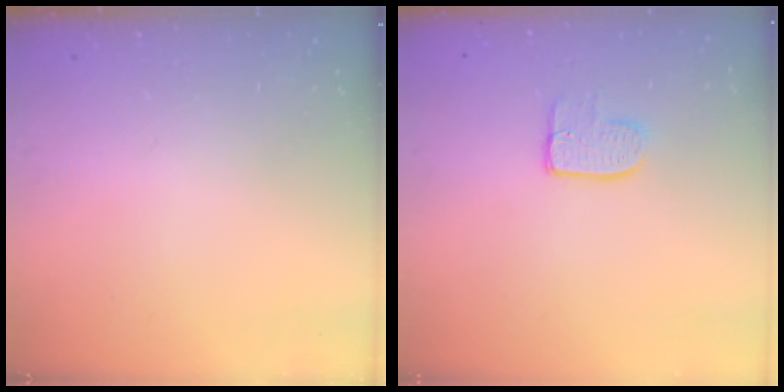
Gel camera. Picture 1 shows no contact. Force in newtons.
{"total": 7.4, "press": 7.4, "slide": 0.2}